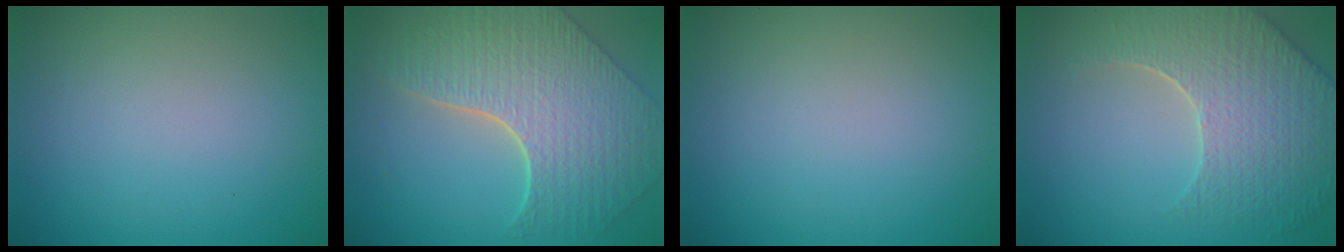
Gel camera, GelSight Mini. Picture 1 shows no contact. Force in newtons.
{"total": 8.4, "press": 6.3, "slide": 5.6}
{"total": 0.0}
{"total": 7.0, "press": 5.5, "slide": 4.3}